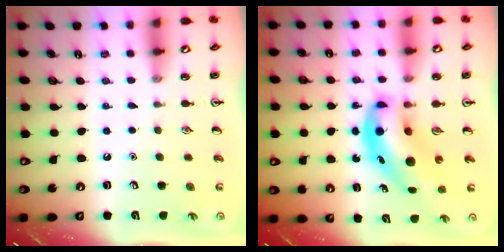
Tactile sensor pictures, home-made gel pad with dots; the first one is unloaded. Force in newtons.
{"total": 10.7, "press": 10.2, "slide": 3.0}